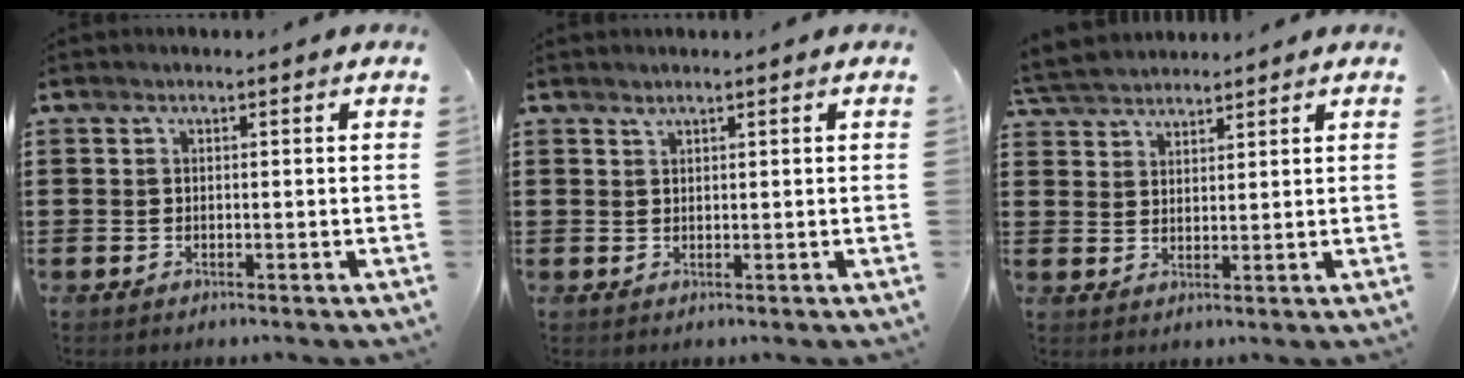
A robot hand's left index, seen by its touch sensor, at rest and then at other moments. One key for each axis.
{"total": 0.8, "fx": 0.7, "fy": 0.1, "fz": 0.2, "tx": -0.006, "ty": -0.001, "tz": 0.014}
{"total": 4.0, "fx": 3.9, "fy": 1.1, "fz": 0.4, "tx": -0.022, "ty": -0.005, "tz": 0.072}